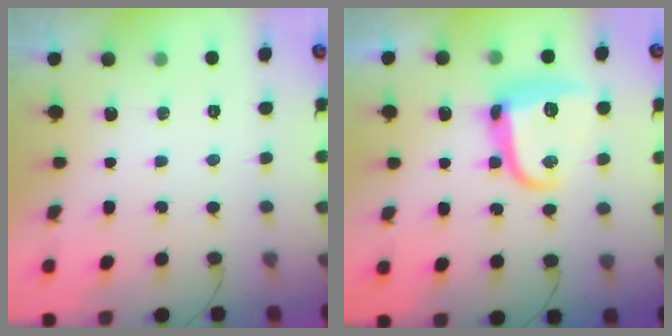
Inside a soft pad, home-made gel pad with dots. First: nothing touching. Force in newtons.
{"total": 14.5, "press": 14.5, "slide": 0.5}